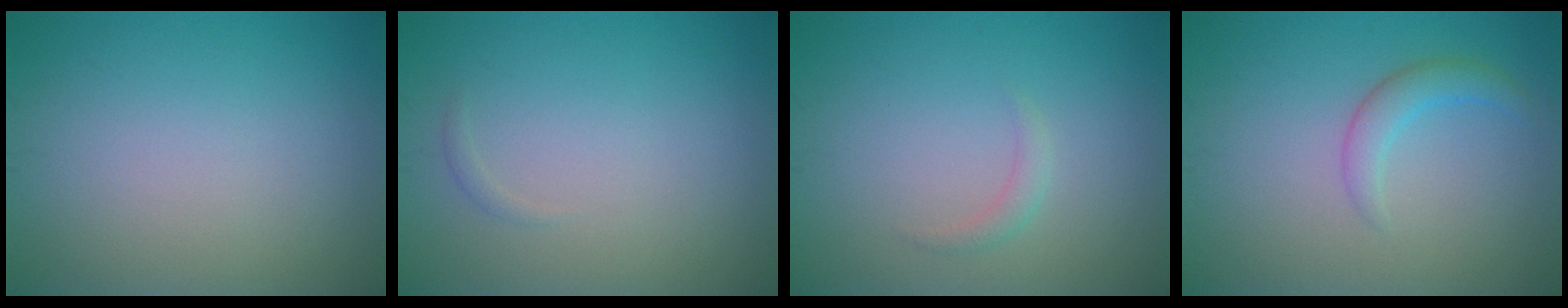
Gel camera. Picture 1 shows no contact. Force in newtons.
{"total": 0.5, "press": 0.5, "slide": 0.0}
{"total": 1.0, "press": 1.0, "slide": 0.0}
{"total": 2.0, "press": 2.0, "slide": 0.1}